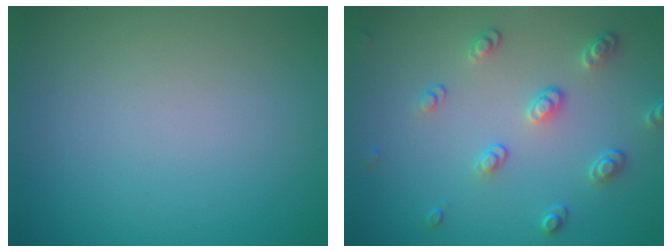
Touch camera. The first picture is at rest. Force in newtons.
{"total": 2.8, "press": 2.5, "slide": 1.1}